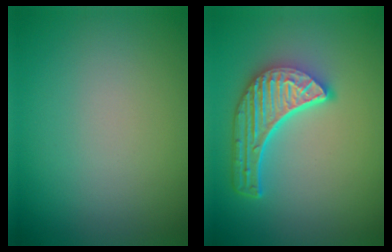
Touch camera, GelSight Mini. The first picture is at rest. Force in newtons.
{"total": 6.0, "press": 4.6, "slide": 3.9}